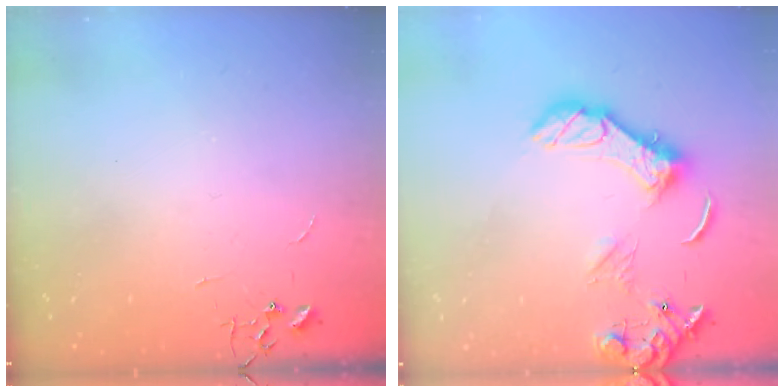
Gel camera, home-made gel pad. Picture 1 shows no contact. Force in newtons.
{"total": 13.9, "press": 13.8, "slide": 1.6}